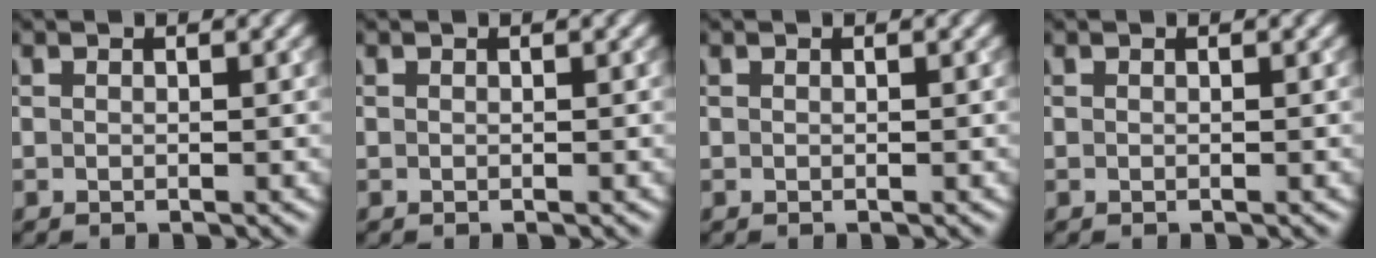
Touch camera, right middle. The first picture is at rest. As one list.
[{"total": 0.0}, {"total": 0.0}, {"total": 0.0}]